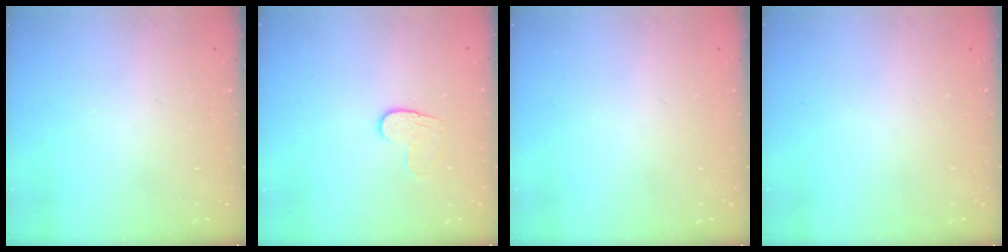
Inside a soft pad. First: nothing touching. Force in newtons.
{"total": 7.9, "press": 7.8, "slide": 0.6}
{"total": 0.0}
{"total": 0.0}